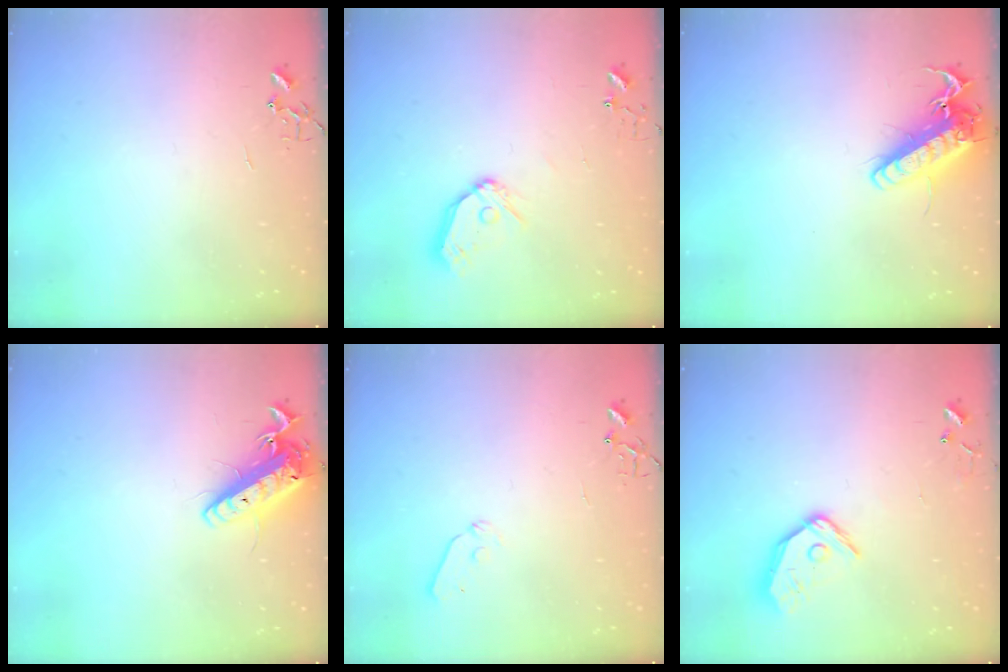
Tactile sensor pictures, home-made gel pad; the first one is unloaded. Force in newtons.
{"total": 9.9, "press": 9.8, "slide": 1.3}
{"total": 16.5, "press": 16.3, "slide": 2.7}
{"total": 14.0, "press": 13.8, "slide": 2.7}
{"total": 4.9, "press": 4.8, "slide": 0.7}
{"total": 12.4, "press": 12.2, "slide": 2.1}